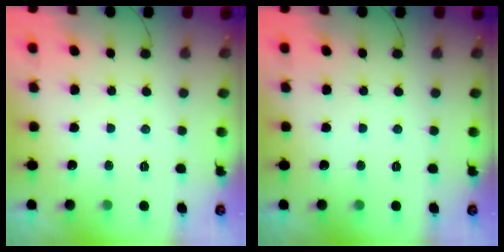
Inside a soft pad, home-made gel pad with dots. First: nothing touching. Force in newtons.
{"total": 0.0}